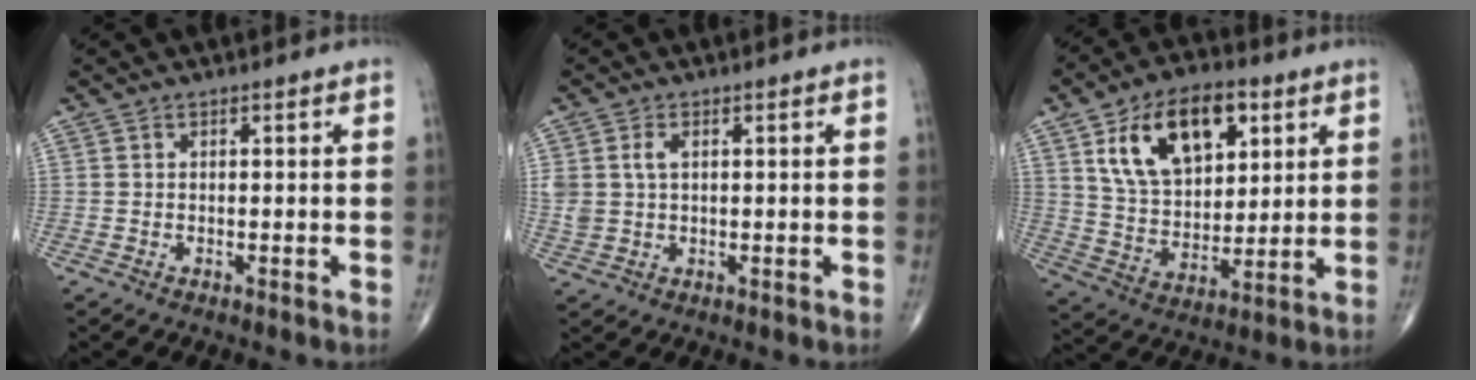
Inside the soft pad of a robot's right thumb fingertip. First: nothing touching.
{"total": 4.0, "force": [1.0, 2.6, 2.8], "torque": [-0.064, 0.003, 0.023]}
{"total": 18.1, "force": [7.4, 10.6, 12.6], "torque": [-0.177, -0.021, 0.135]}